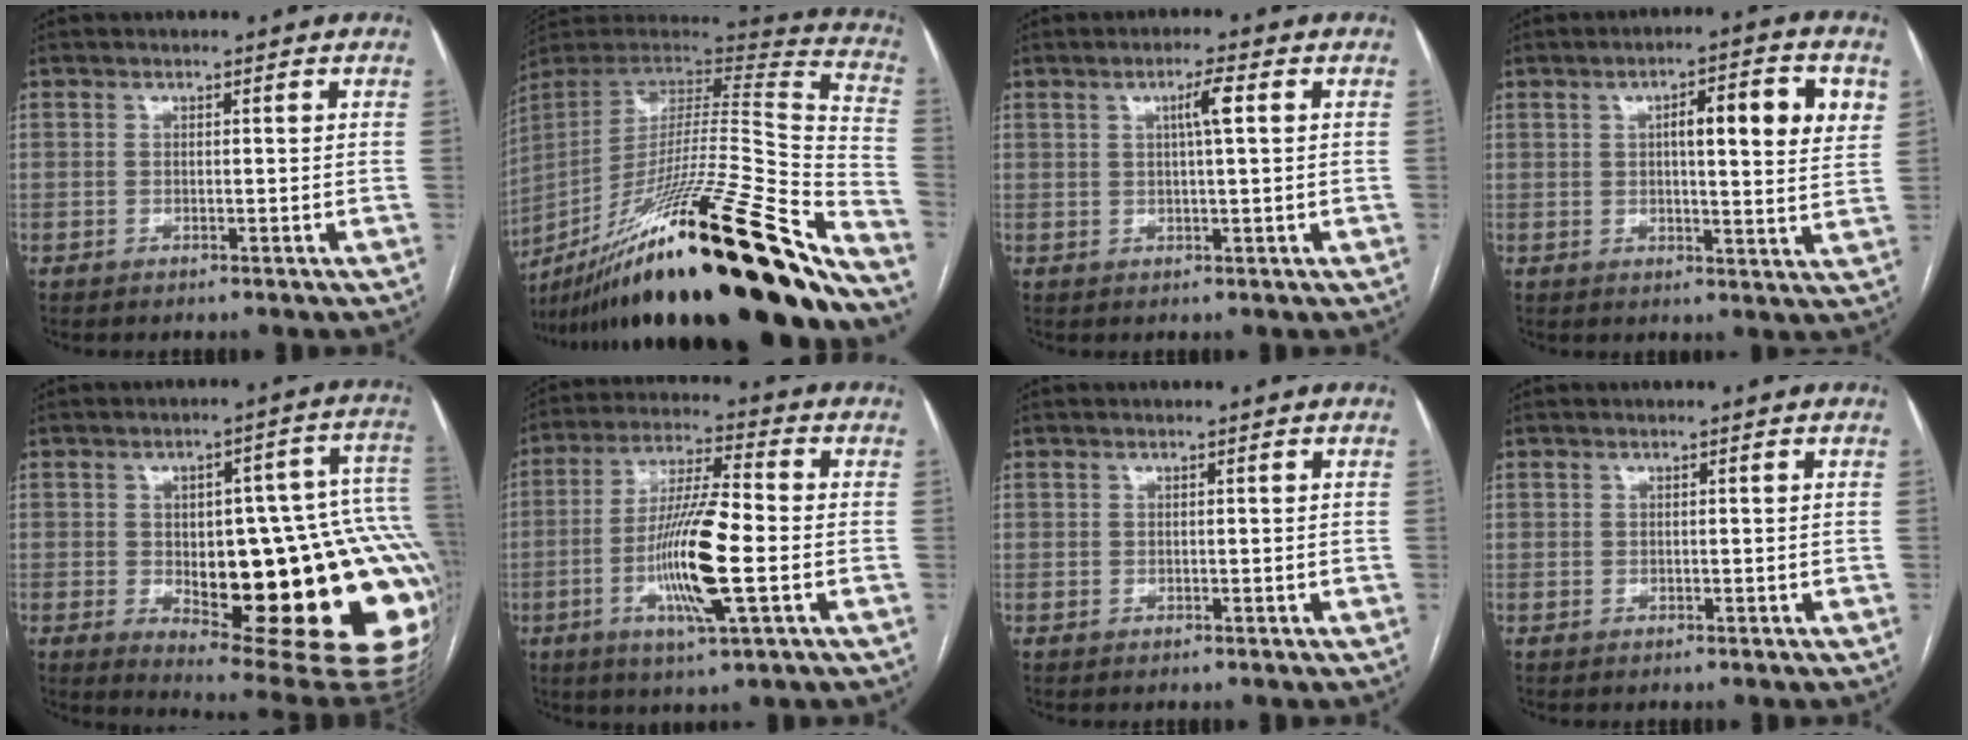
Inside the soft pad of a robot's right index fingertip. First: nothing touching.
{"total": 45.2, "force": [-30.4, 5.3, 33.0], "torque": [-0.490, -0.080, -0.472]}
{"total": 3.5, "force": [1.1, 0.2, 3.3], "torque": [-0.058, 0.003, 0.017]}
{"total": 10.9, "force": [3.6, 2.0, 10.1], "torque": [-0.140, 0.011, 0.045]}
{"total": 28.4, "force": [-4.5, 8.8, 26.6], "torque": [-0.246, 0.025, -0.038]}
{"total": 13.4, "force": [-3.1, 1.0, 13.0], "torque": [-0.253, -0.010, -0.061]}
{"total": 0.0}
{"total": 0.0}